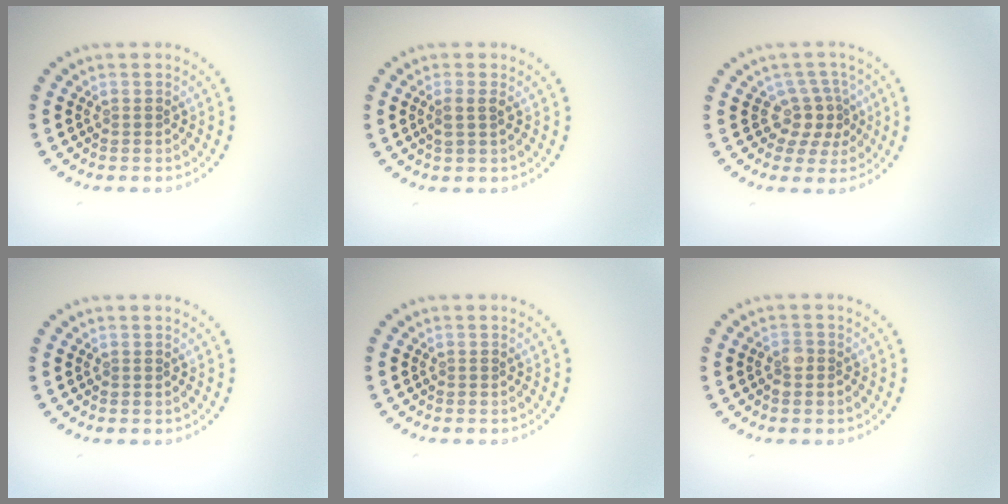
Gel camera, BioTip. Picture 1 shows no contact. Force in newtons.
{"total": 1.3, "press": 1.1, "slide": 0.5}
{"total": 3.0, "press": 2.2, "slide": 2.0}
{"total": 0.0}
{"total": 0.0}
{"total": 1.1, "press": 1.0, "slide": 0.5}